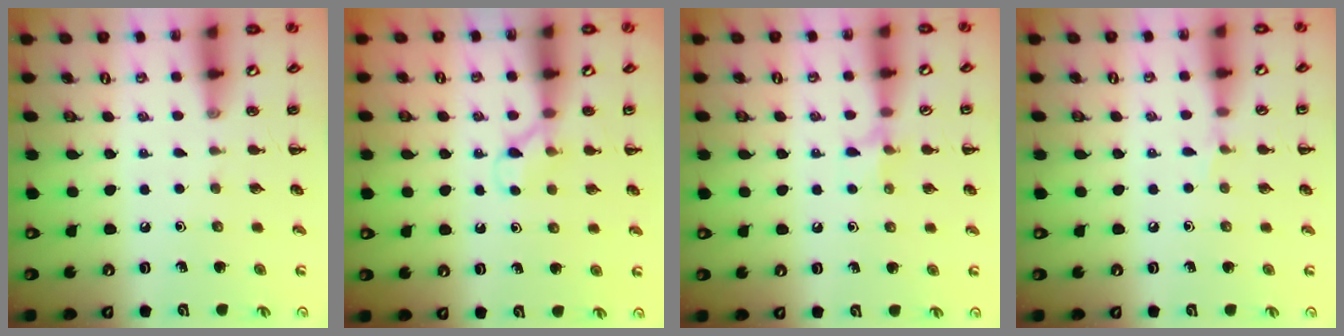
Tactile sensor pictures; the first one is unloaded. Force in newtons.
{"total": 4.2, "press": 3.9, "slide": 1.5}
{"total": 6.2, "press": 6.0, "slide": 1.2}
{"total": 3.9, "press": 3.6, "slide": 1.3}